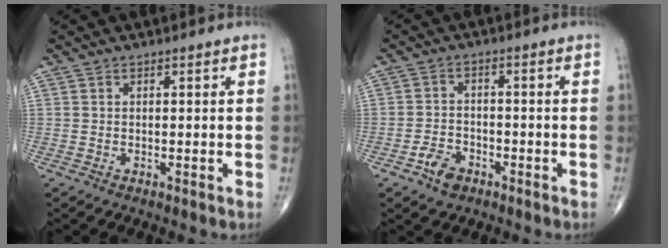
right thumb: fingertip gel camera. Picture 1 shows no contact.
{"total": 4.6, "force": [-2.7, 3.0, 2.2], "torque": [-0.030, 0.017, -0.048]}